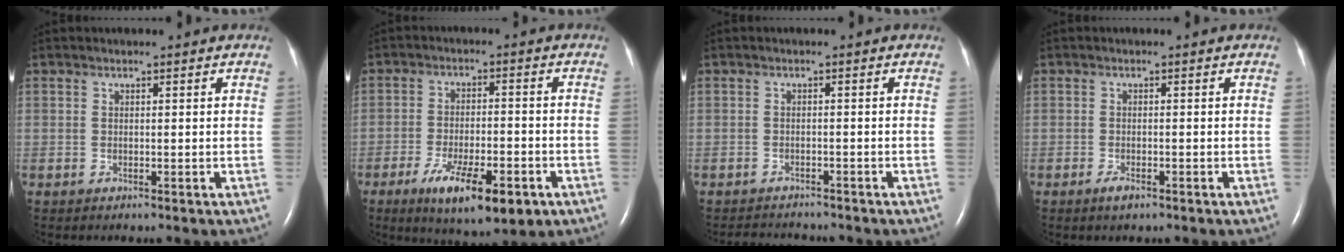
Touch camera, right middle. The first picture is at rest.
{"total": 11.5, "force": [-6.0, 3.4, 9.3], "torque": [-0.155, -0.016, -0.085]}
{"total": 4.5, "force": [-4.4, 0.7, 0.8], "torque": [-0.012, -0.006, -0.062]}
{"total": 1.6, "force": [-1.0, 0.5, 1.1], "torque": [-0.027, -0.003, -0.016]}